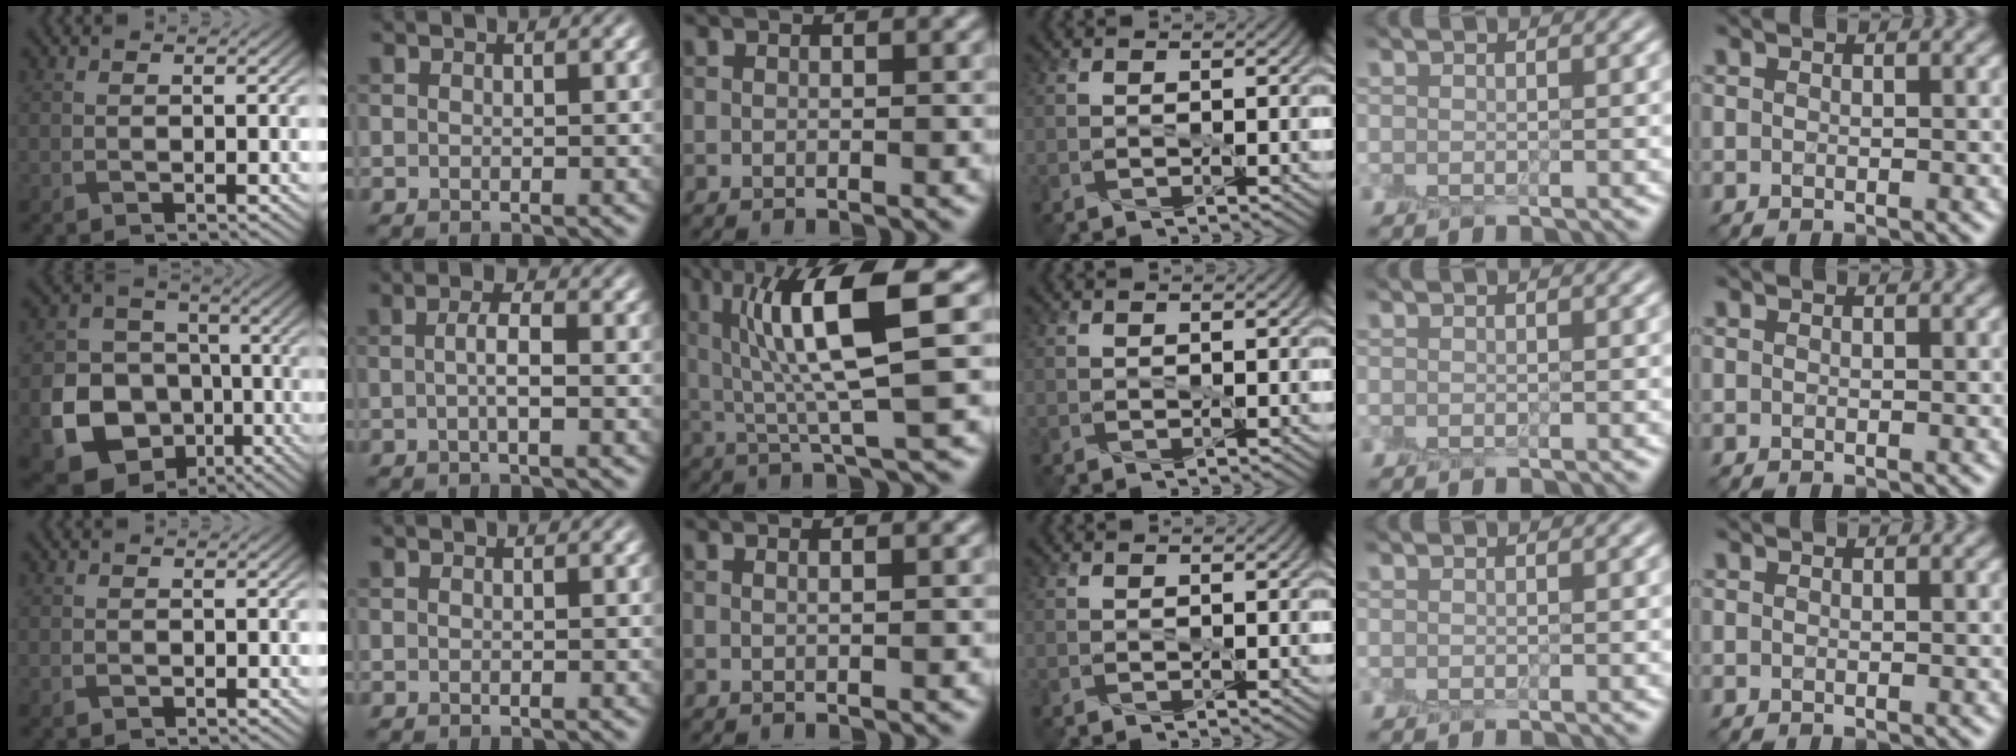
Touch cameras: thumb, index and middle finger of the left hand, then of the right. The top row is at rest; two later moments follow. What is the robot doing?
{"motion": "peel", "object": "sticky note"}